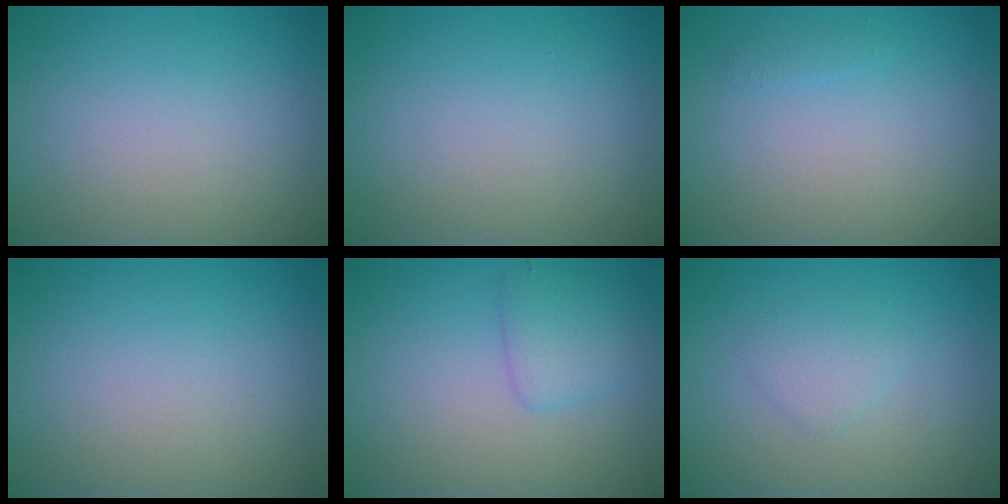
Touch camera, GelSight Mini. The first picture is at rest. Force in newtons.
{"total": 0.0}
{"total": 0.5, "press": 0.5, "slide": 0.1}
{"total": 0.0}
{"total": 2.2, "press": 2.2, "slide": 0.1}
{"total": 1.5, "press": 1.5, "slide": 0.0}